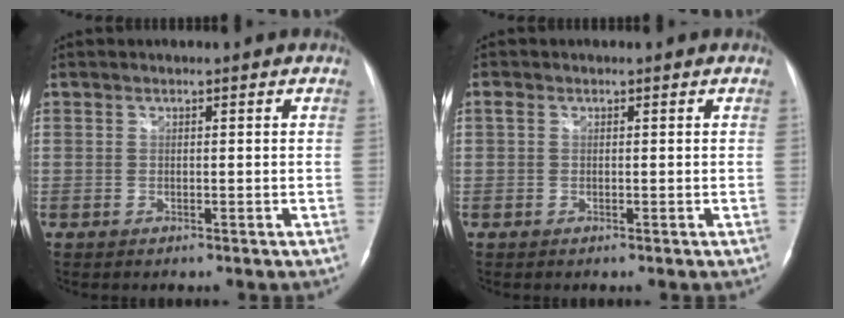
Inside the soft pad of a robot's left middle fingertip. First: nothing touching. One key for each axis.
{"total": 0.7, "fx": 0.2, "fy": 0.5, "fz": 0.4, "tx": -0.014, "ty": 0.007, "tz": 0.001}